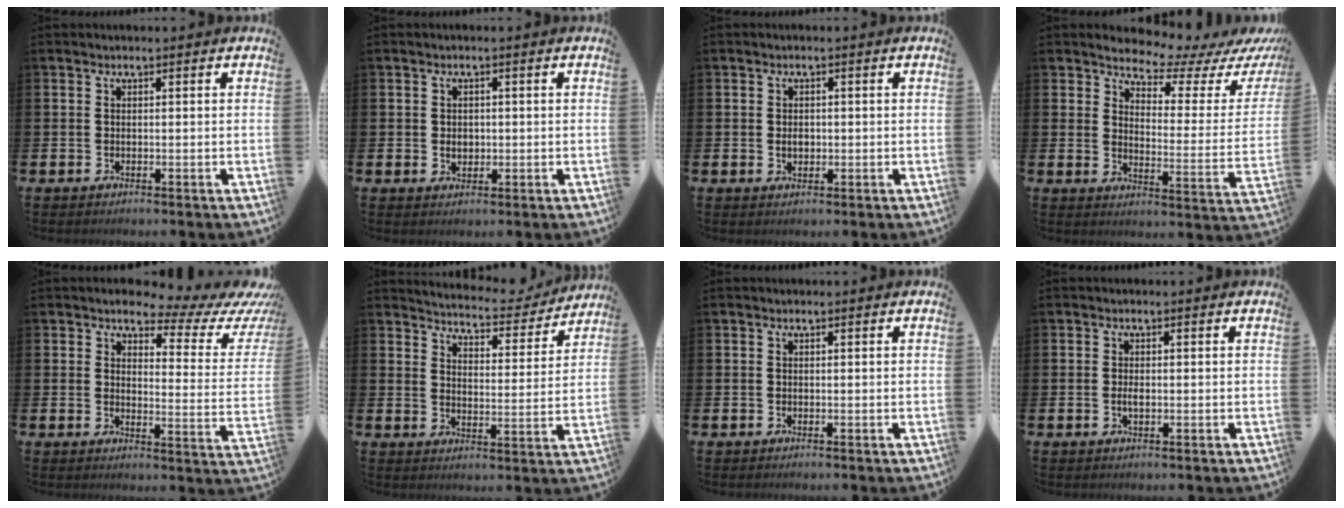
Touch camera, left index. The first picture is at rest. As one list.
[{"total": 1.6, "force": [0.2, 1.4, 0.8], "torque": [-0.006, 0.005, -0.002]}, {"total": 1.6, "force": [0.0, 1.2, 1.0], "torque": [-0.009, 0.004, -0.004]}, {"total": 6.8, "force": [6.5, 1.2, 1.7], "torque": [-0.046, -0.060, 0.108]}, {"total": 4.7, "force": [3.7, 1.9, 2.1], "torque": [-0.034, -0.036, 0.049]}, {"total": 5.4, "force": [5.4, 0.6, 0.5], "torque": [-0.023, -0.045, 0.089]}, {"total": 0.0}, {"total": 1.3, "force": [-0.2, 0.5, 1.2], "torque": [-0.018, 0.000, -0.006]}]